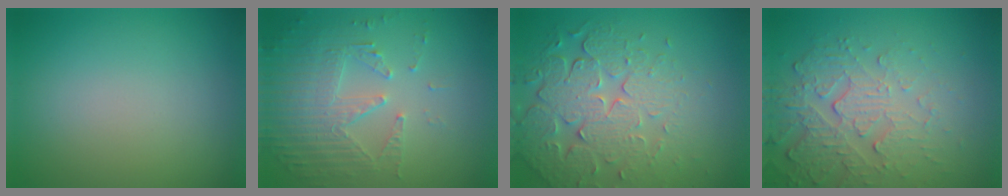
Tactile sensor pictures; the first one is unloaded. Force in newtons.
{"total": 5.5, "press": 3.7, "slide": 4.0}
{"total": 7.1, "press": 5.2, "slide": 4.8}
{"total": 5.3, "press": 3.7, "slide": 3.9}